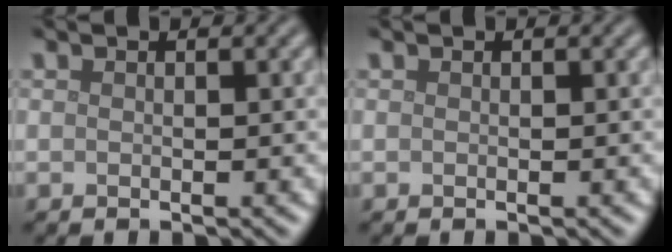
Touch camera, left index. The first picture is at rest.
{"total": 0.0}